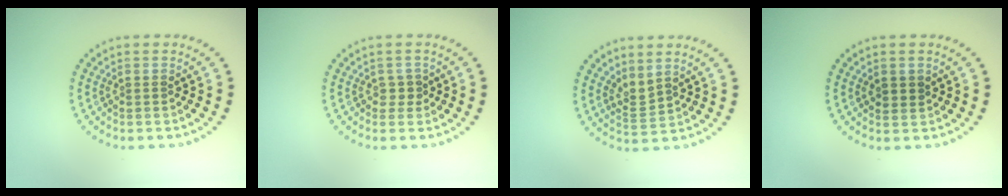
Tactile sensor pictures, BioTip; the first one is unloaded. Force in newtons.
{"total": 1.1, "press": 0.9, "slide": 0.6}
{"total": 1.9, "press": 1.3, "slide": 1.4}
{"total": 1.3, "press": 1.2, "slide": 0.5}